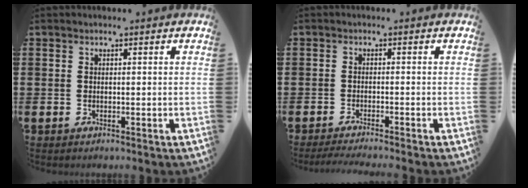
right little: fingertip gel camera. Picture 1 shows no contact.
{"total": 1.4, "force": [-1.3, -0.2, 0.6], "torque": [-0.008, 0.001, -0.024]}